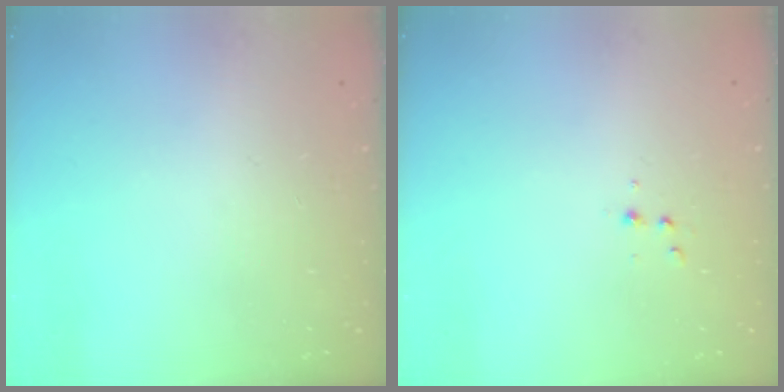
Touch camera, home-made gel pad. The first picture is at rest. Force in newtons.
{"total": 2.9, "press": 2.7, "slide": 1.1}